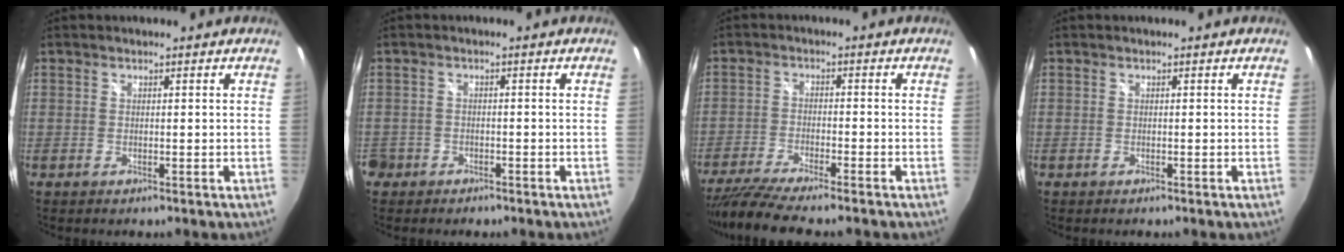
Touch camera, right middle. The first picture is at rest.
{"total": 4.0, "force": [-2.3, 3.2, 0.7], "torque": [-0.034, 0.002, -0.041]}
{"total": 9.4, "force": [-8.1, 0.2, 4.7], "torque": [-0.109, -0.029, -0.140]}
{"total": 0.0}